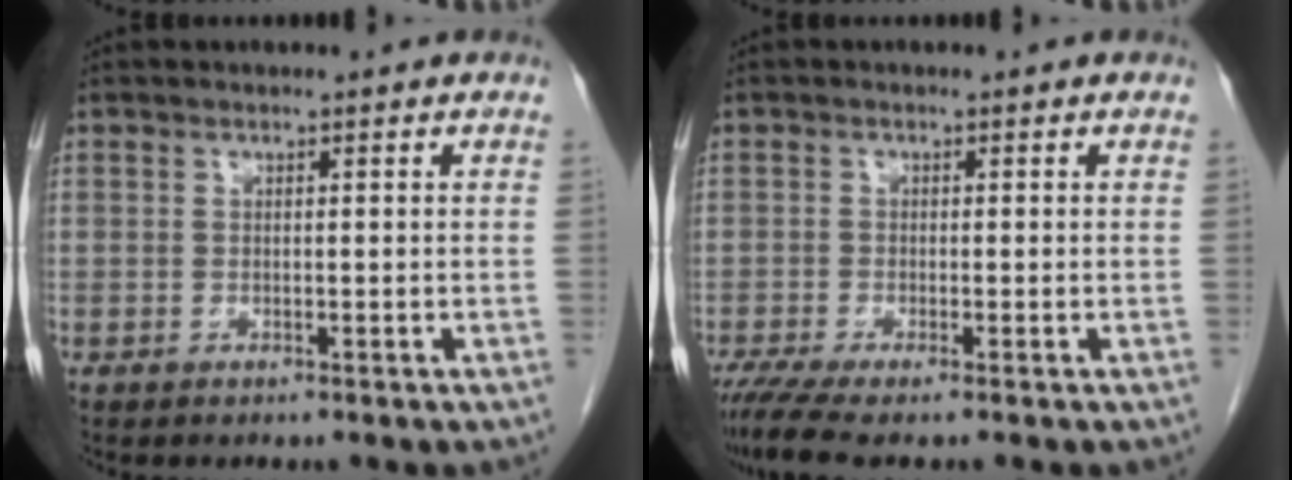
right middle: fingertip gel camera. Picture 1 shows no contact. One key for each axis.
{"total": 4.0, "fx": -3.1, "fy": -0.1, "fz": 2.5, "tx": -0.048, "ty": -0.012, "tz": -0.059}